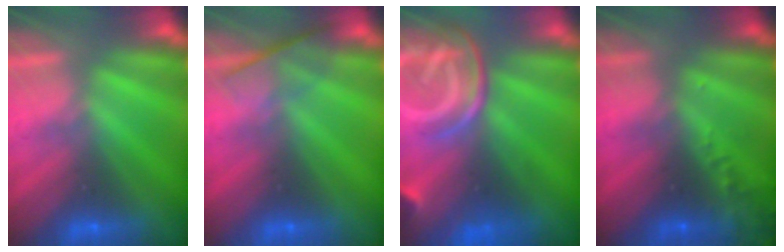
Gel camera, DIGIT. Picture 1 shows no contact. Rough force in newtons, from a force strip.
{"total": 2.4}
{"total": 7.7}
{"total": 7.3}